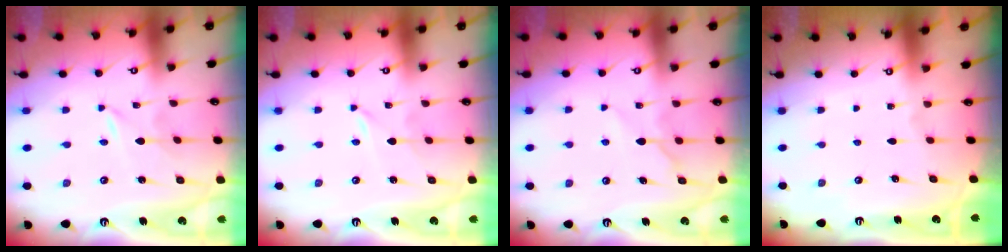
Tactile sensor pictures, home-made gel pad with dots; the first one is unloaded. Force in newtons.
{"total": 0.0}
{"total": 6.8, "press": 6.8, "slide": 0.6}
{"total": 0.0}